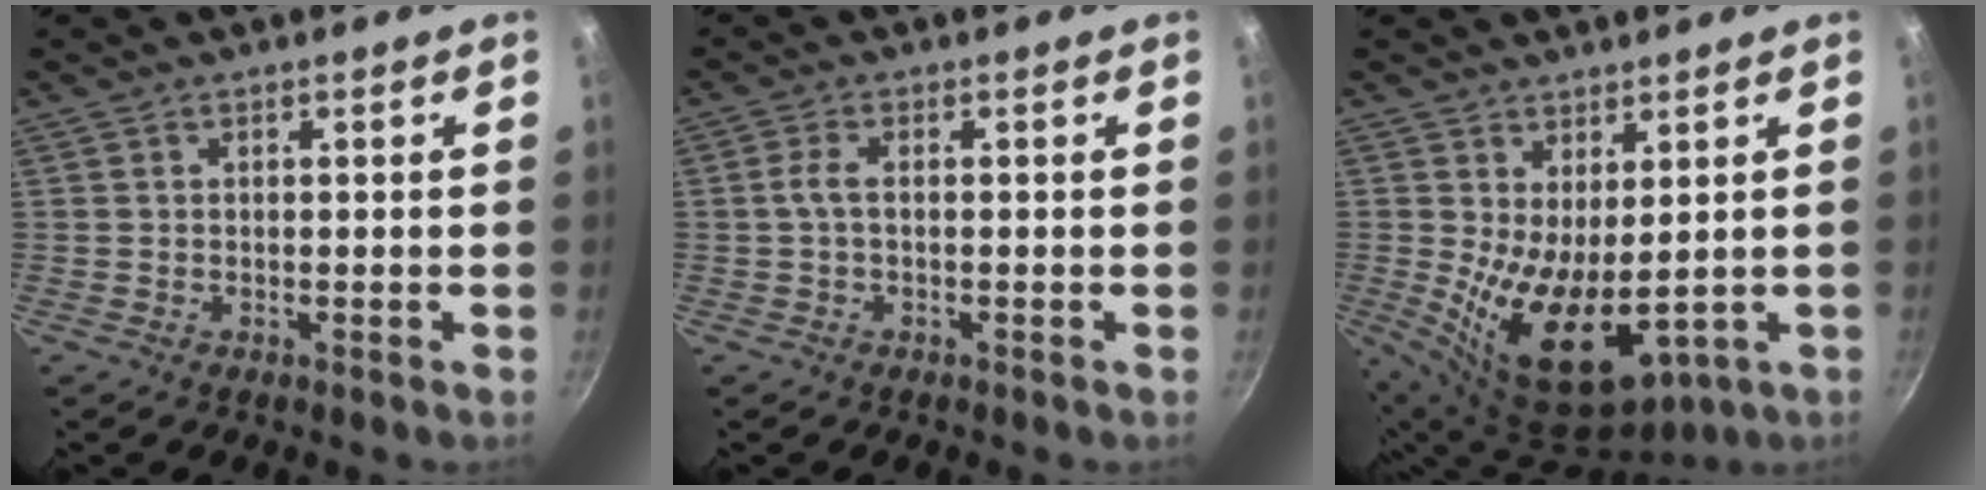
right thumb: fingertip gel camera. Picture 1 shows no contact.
{"total": 2.5, "force": [-0.2, 0.9, 2.4], "torque": [-0.062, 0.008, -0.007]}
{"total": 12.3, "force": [0.4, 6.2, 10.6], "torque": [-0.162, -0.038, 0.030]}